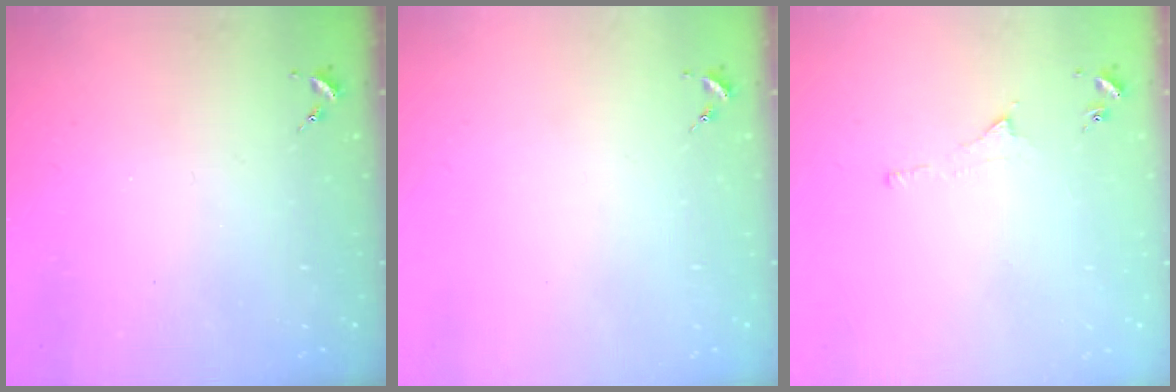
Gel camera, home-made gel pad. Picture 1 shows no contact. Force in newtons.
{"total": 0.0}
{"total": 3.3, "press": 3.3, "slide": 0.5}